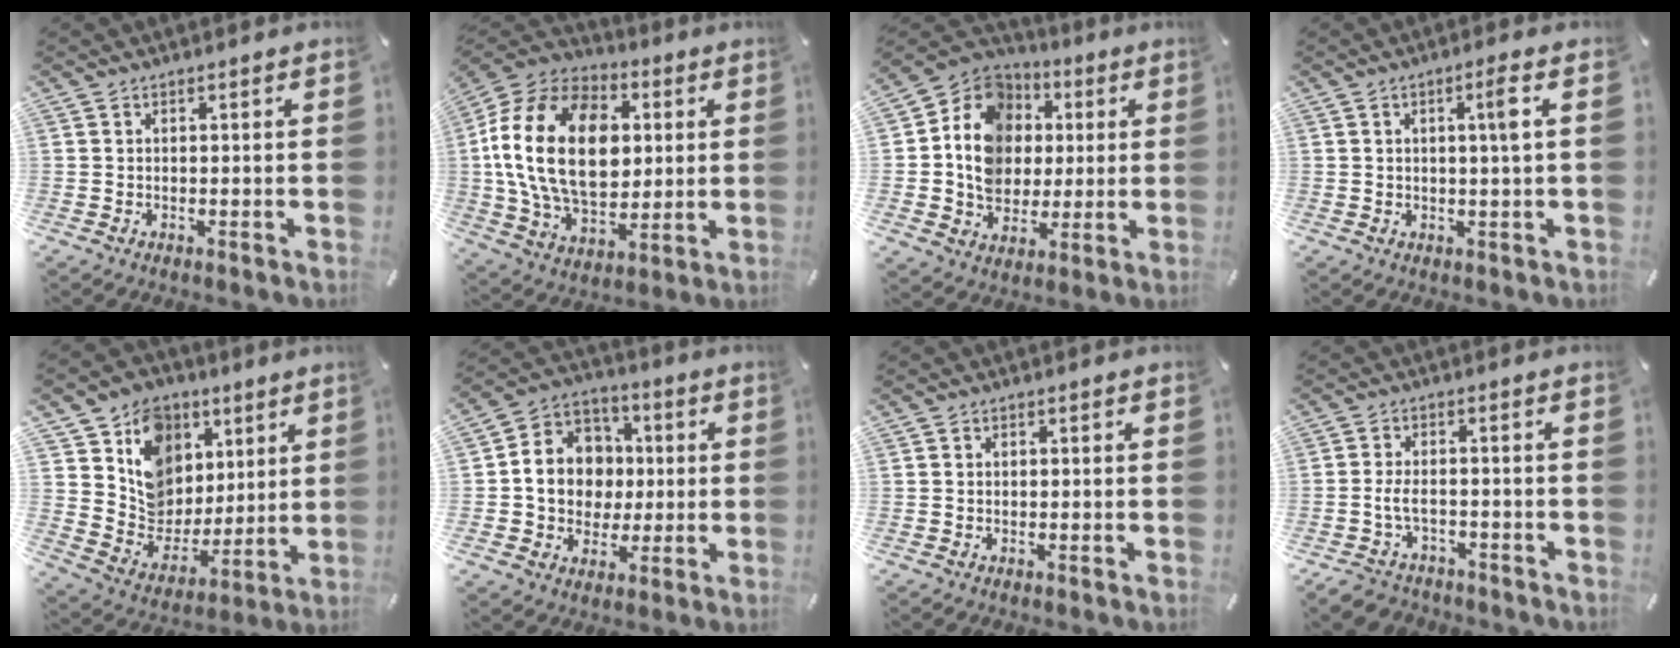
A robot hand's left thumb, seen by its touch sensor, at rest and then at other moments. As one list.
[{"total": 23.6, "force": [2.3, 16.2, 16.9], "torque": [-0.354, 0.009, 0.035]}, {"total": 13.9, "force": [1.4, 12.4, 6.3], "torque": [-0.130, -0.007, 0.030]}, {"total": 4.2, "force": [1.0, 0.1, 4.1], "torque": [-0.072, -0.003, 0.010]}, {"total": 13.2, "force": [4.4, 12.2, 2.4], "torque": [-0.037, -0.040, 0.093]}, {"total": 12.2, "force": [-0.6, 11.3, 4.4], "torque": [-0.086, 0.015, -0.004]}, {"total": 0.8, "force": [-0.2, 0.7, 0.2], "torque": [-0.004, 0.004, -0.006]}, {"total": 5.3, "force": [-2.6, 3.4, 3.2], "torque": [-0.073, 0.013, -0.052]}]